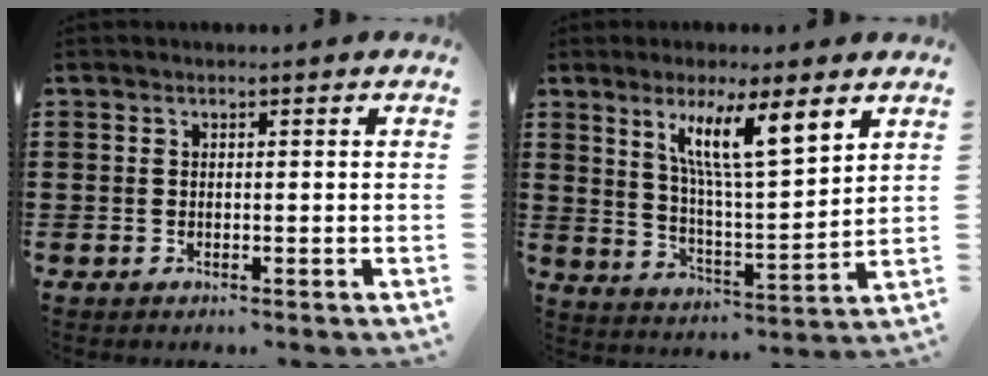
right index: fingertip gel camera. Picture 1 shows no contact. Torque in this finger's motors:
{"motor_torque": [1.41, 0.73, 0.85, 0.19]}